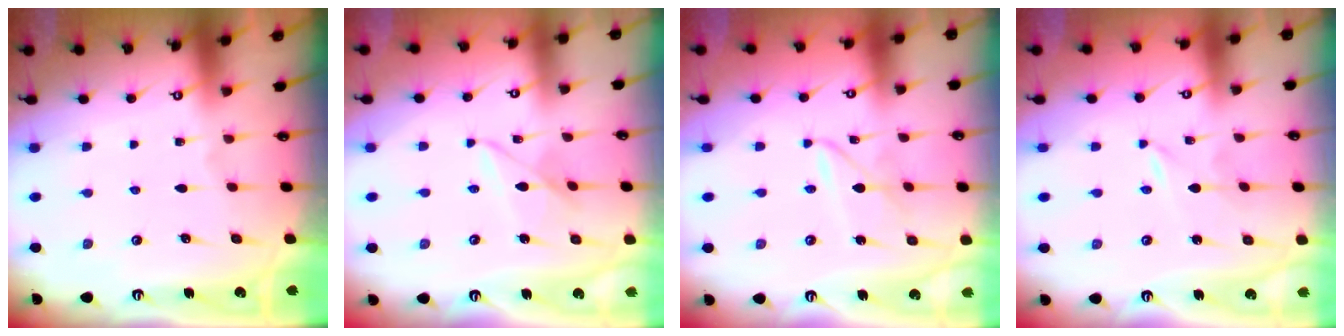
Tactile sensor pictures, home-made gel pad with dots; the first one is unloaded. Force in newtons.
{"total": 5.7, "press": 5.7, "slide": 0.3}
{"total": 3.0, "press": 2.9, "slide": 0.3}
{"total": 0.0}